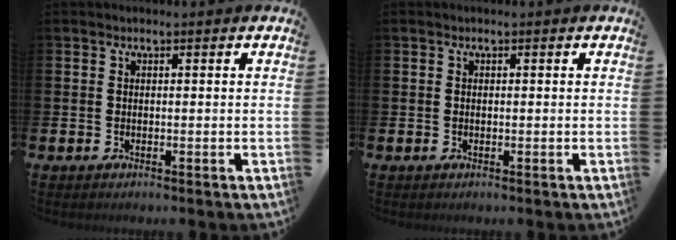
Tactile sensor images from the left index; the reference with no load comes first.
{"total": 0.0}